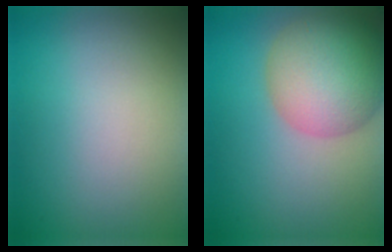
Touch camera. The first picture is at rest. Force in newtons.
{"total": 8.6, "press": 8.6, "slide": 0.3}